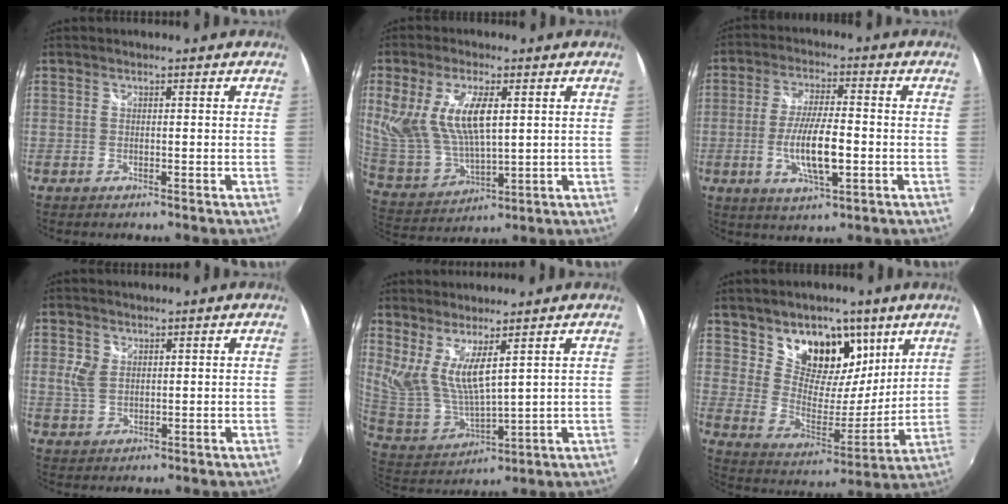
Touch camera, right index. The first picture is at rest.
{"total": 14.4, "force": [3.9, 6.7, 12.2], "torque": [-0.246, -0.003, 0.090]}
{"total": 10.3, "force": [-2.3, 2.6, 9.7], "torque": [-0.185, -0.010, -0.040]}
{"total": 3.7, "force": [1.1, 2.8, 2.2], "torque": [-0.042, 0.002, 0.024]}
{"total": 9.7, "force": [5.6, 2.6, 7.5], "torque": [-0.145, -0.019, 0.124]}
{"total": 15.5, "force": [8.7, 10.1, 8.0], "torque": [-0.135, -0.002, 0.153]}